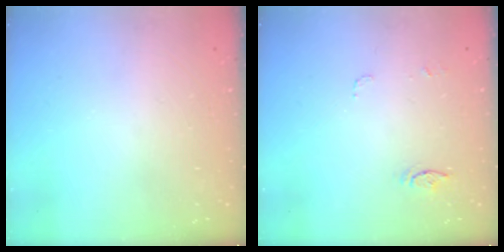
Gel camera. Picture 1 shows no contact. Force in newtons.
{"total": 5.5, "press": 5.4, "slide": 0.4}